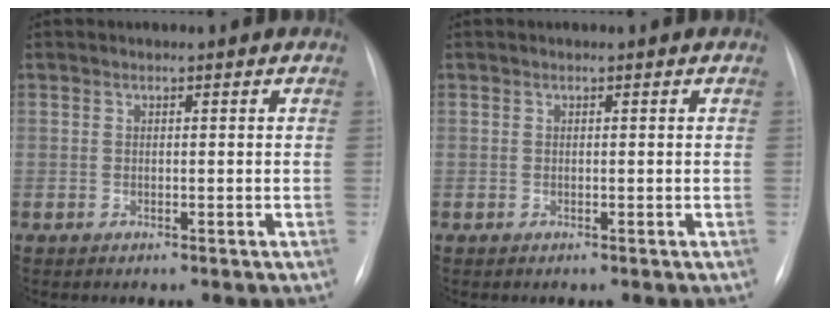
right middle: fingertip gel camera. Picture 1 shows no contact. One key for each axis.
{"total": 0.0}